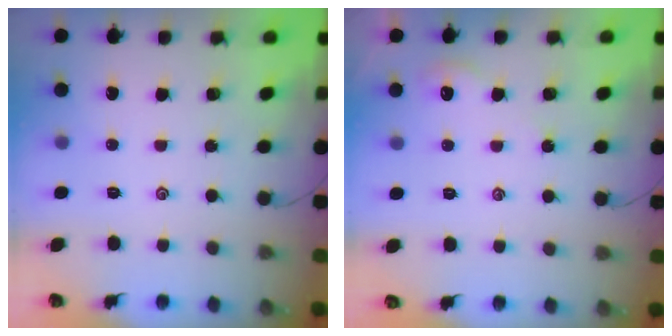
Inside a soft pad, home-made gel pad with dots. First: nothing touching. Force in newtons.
{"total": 2.8, "press": 2.7, "slide": 0.4}